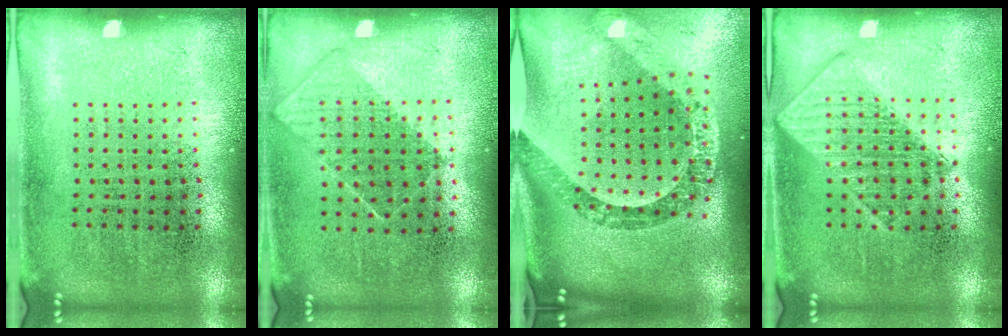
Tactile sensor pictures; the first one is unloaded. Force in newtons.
{"total": 0.8, "press": 0.7, "slide": 0.4}
{"total": 2.6, "press": 2.0, "slide": 1.6}
{"total": 2.8, "press": 2.8, "slide": 0.3}